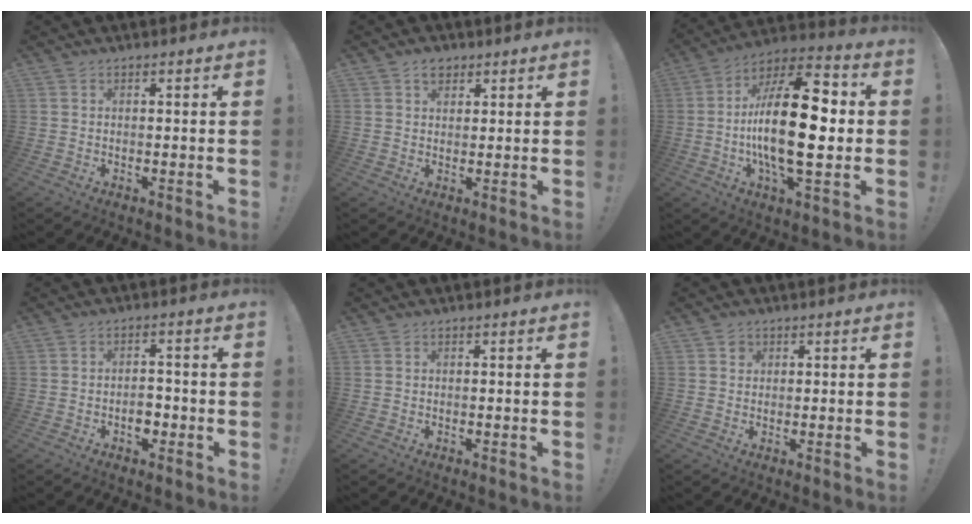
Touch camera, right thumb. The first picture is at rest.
{"total": 3.9, "force": [2.7, 2.6, 1.3], "torque": [-0.001, -0.010, 0.045]}
{"total": 24.5, "force": [-1.2, 9.7, 22.5], "torque": [-0.395, -0.003, -0.027]}
{"total": 4.4, "force": [-1.4, 3.2, 2.7], "torque": [-0.028, 0.005, -0.027]}
{"total": 0.0}
{"total": 2.0, "force": [1.0, 1.7, 0.3], "torque": [0.000, -0.003, 0.016]}